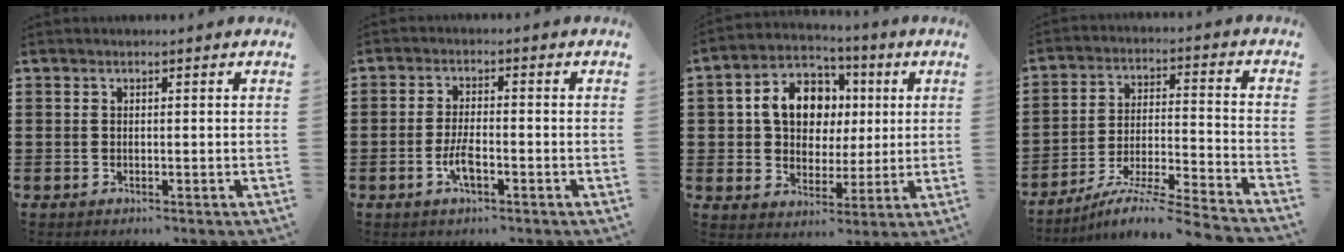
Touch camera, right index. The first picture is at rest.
{"total": 3.9, "force": [-1.6, 1.2, 3.3], "torque": [-0.077, -0.005, -0.034]}
{"total": 10.5, "force": [1.9, 8.1, 6.3], "torque": [-0.139, 0.022, 0.033]}
{"total": 7.7, "force": [-6.8, -0.4, 3.6], "torque": [-0.072, -0.009, -0.138]}